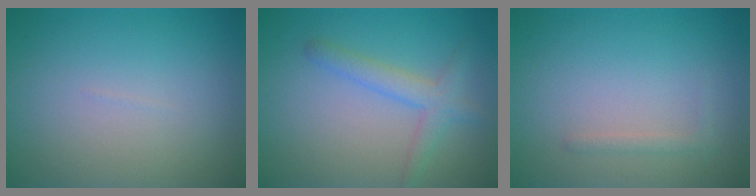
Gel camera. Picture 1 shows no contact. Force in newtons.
{"total": 2.8, "press": 2.8, "slide": 0.2}
{"total": 0.8, "press": 0.8, "slide": 0.0}